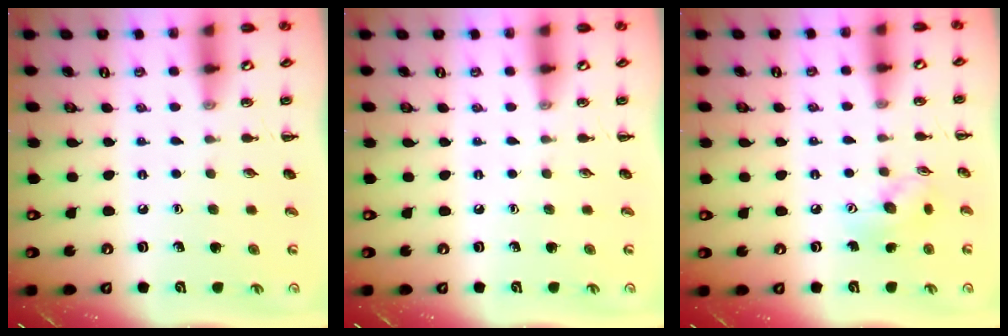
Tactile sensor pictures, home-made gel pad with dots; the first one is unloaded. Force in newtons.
{"total": 0.0}
{"total": 7.4, "press": 7.4, "slide": 0.4}